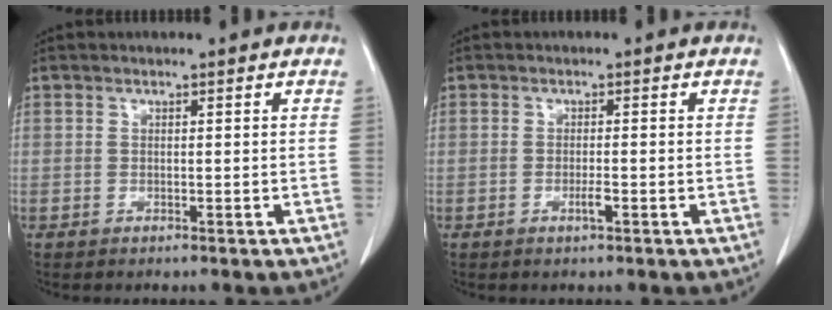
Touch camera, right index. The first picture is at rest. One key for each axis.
{"total": 1.5, "fx": -0.6, "fy": 0.0, "fz": 1.3, "tx": -0.027, "ty": -0.002, "tz": -0.011}